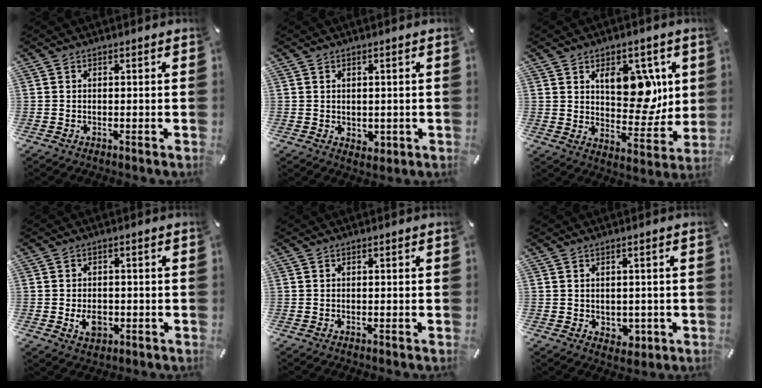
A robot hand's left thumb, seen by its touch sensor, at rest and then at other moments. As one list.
[{"total": 1.9, "force": [0.4, 1.7, 0.8], "torque": [-0.007, -0.001, 0.006]}, {"total": 12.9, "force": [5.0, 8.1, 8.7], "torque": [-0.105, -0.026, 0.088]}, {"total": 4.8, "force": [-1.1, 3.4, 3.2], "torque": [-0.061, -0.002, -0.021]}, {"total": 0.0}, {"total": 2.9, "force": [-0.1, 2.6, 1.2], "torque": [-0.006, -0.004, -0.004]}]